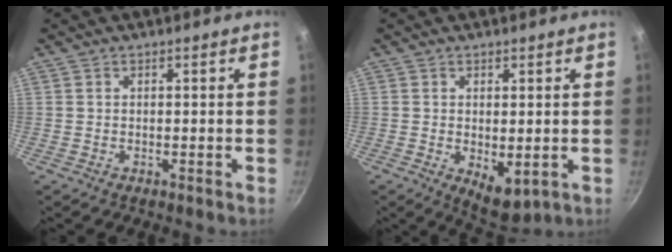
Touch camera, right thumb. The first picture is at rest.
{"total": 6.0, "force": [-0.4, 3.3, 5.0], "torque": [-0.063, -0.018, 0.004]}